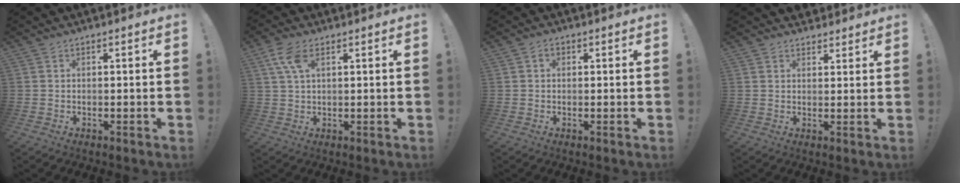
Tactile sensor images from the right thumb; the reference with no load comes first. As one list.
[{"total": 6.5, "force": [3.0, 3.3, 4.8], "torque": [-0.096, 0.002, 0.058]}, {"total": 1.4, "force": [0.0, 1.2, 0.8], "torque": [-0.014, 0.005, -0.002]}, {"total": 2.9, "force": [2.3, 1.8, -0.1], "torque": [0.019, -0.014, 0.039]}]